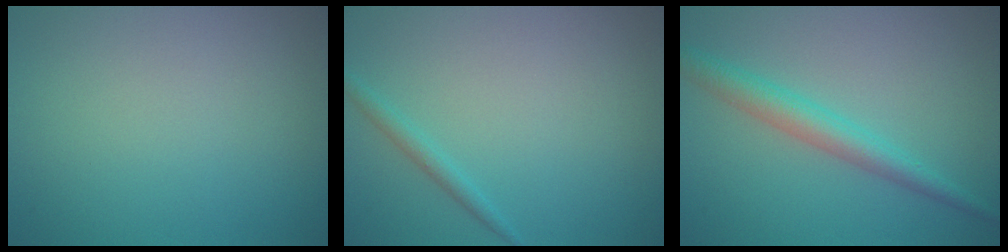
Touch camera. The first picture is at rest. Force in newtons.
{"total": 1.1, "press": 1.1, "slide": 0.1}
{"total": 3.1, "press": 3.1, "slide": 0.1}